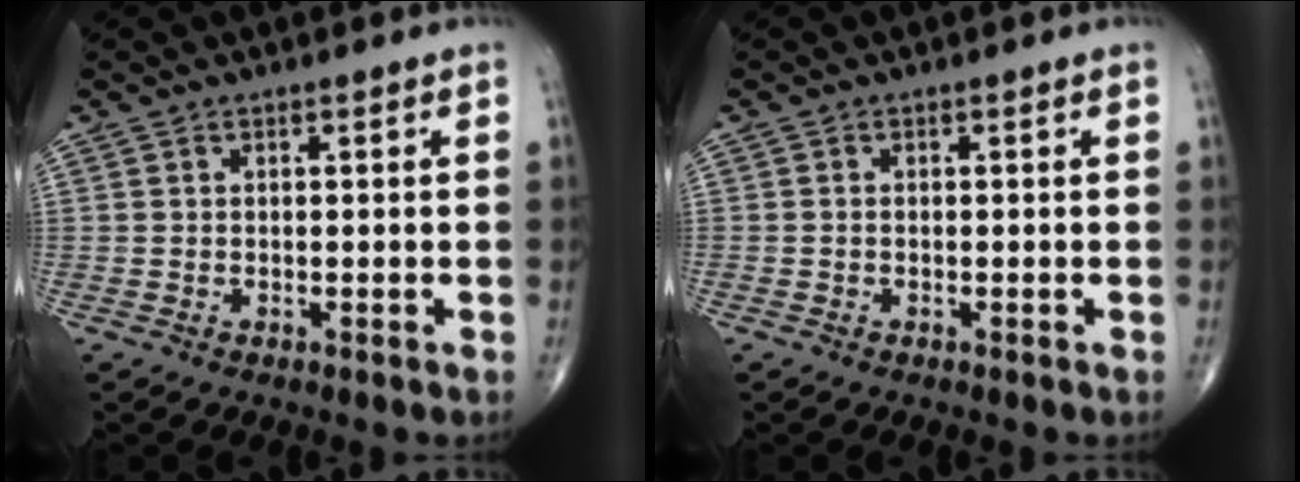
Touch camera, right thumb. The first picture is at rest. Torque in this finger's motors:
{"motor_torque": [-0.14, -0.15, 0.06, 0.08, -0.01]}